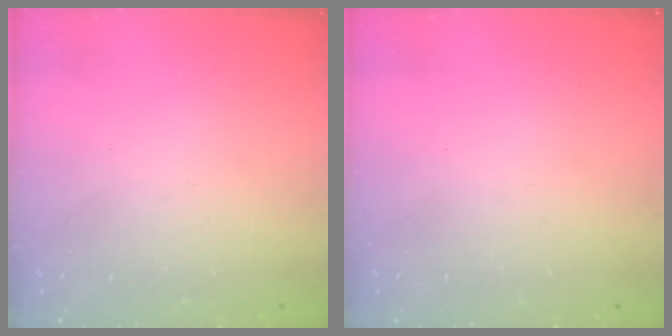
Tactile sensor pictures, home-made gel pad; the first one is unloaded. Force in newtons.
{"total": 0.0}